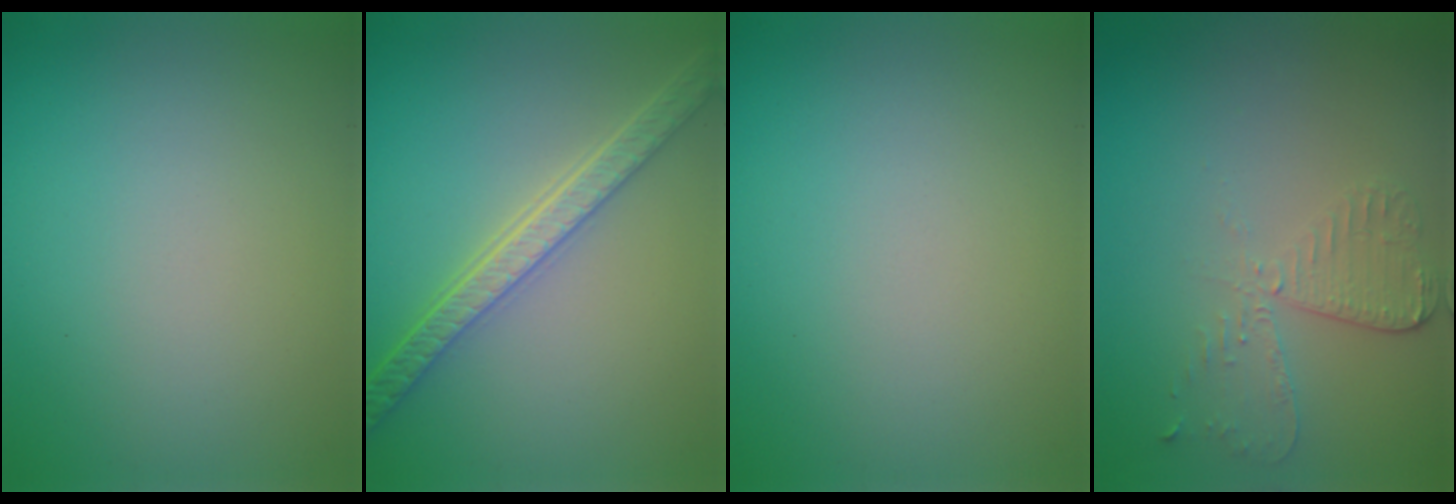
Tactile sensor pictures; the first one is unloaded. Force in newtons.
{"total": 5.0, "press": 4.2, "slide": 2.6}
{"total": 0.0}
{"total": 2.9, "press": 2.6, "slide": 1.3}